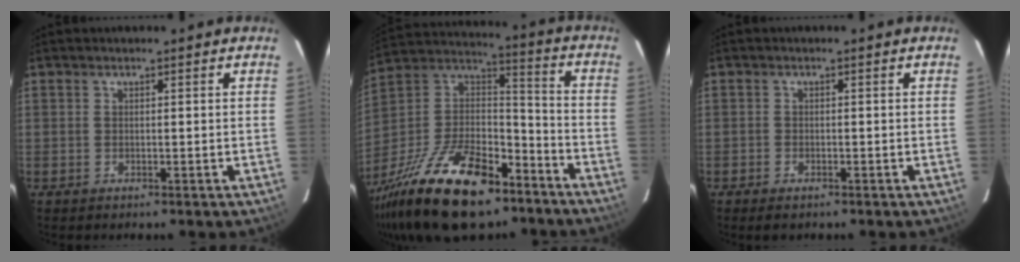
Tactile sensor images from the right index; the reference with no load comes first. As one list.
[{"total": 29.7, "force": [-19.4, 13.5, 18.1], "torque": [-0.371, -0.002, -0.313]}, {"total": 1.9, "force": [-1.5, 1.0, 0.7], "torque": [-0.020, -0.004, -0.028]}]